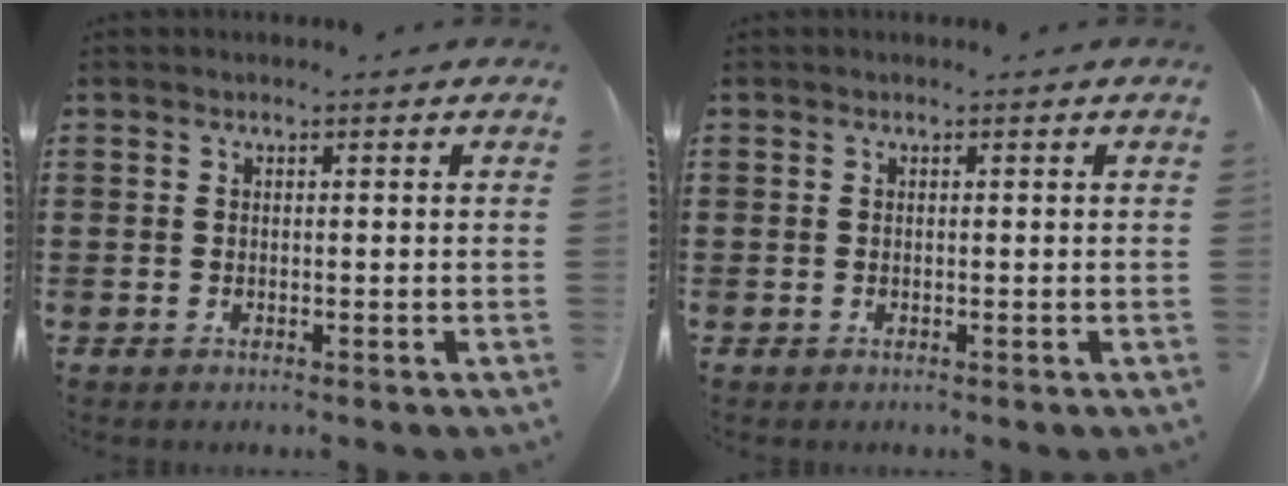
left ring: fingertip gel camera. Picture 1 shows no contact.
{"total": 0.0}